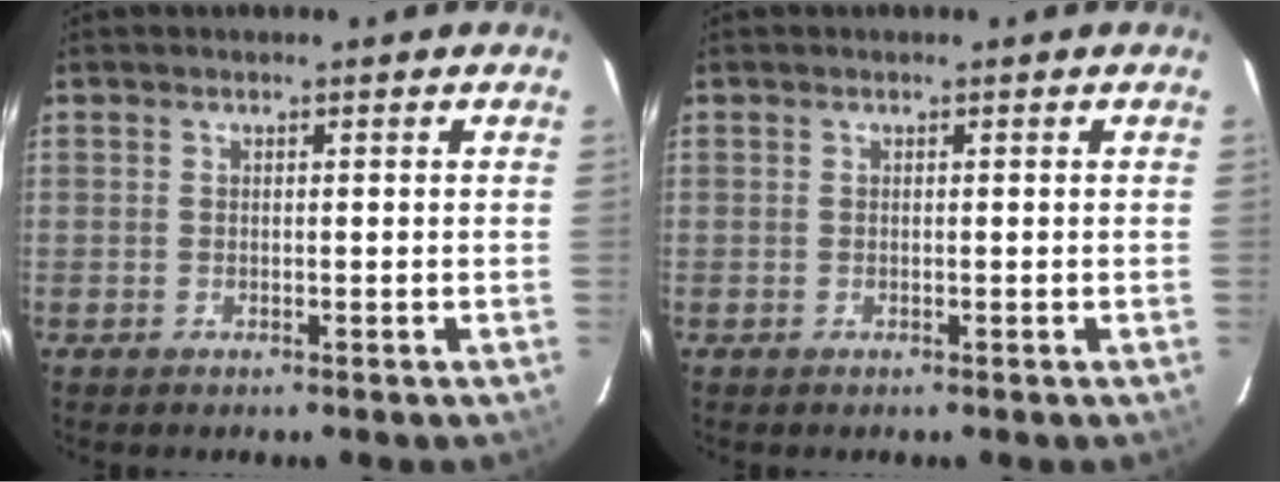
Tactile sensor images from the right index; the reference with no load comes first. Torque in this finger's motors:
{"motor_torque": [0.00, 0.00, 0.00, 0.01]}